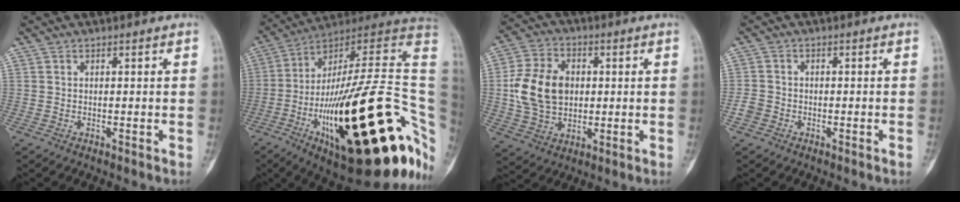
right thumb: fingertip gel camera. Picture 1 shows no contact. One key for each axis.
{"total": 42.2, "fx": -9.2, "fy": 13.0, "fz": 39.1, "tx": -0.512, "ty": 0.059, "tz": -0.143}
{"total": 13.9, "fx": 0.9, "fy": 10.2, "fz": 9.4, "tx": -0.159, "ty": 0.008, "tz": 0.018}
{"total": 2.5, "fx": -1.3, "fy": 1.8, "fz": 1.1, "tx": -0.021, "ty": 0.012, "tz": -0.027}